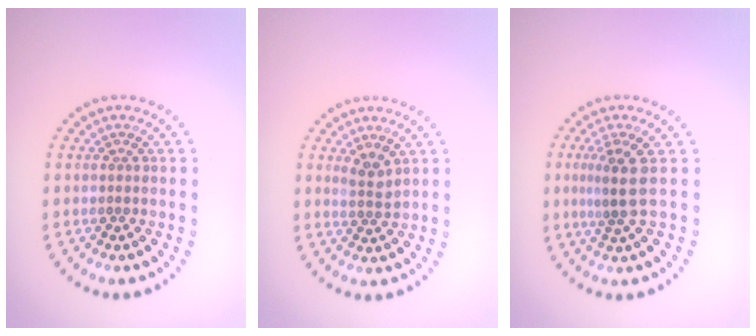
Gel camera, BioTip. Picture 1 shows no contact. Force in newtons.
{"total": 1.8, "press": 1.4, "slide": 1.2}
{"total": 2.8, "press": 2.2, "slide": 1.8}